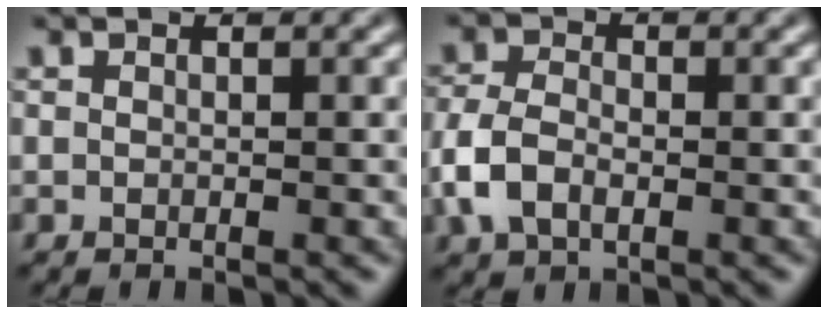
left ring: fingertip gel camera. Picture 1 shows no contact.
{"total": 3.8, "force": [-1.2, 2.5, 2.6], "torque": [-0.065, -0.001, -0.032]}